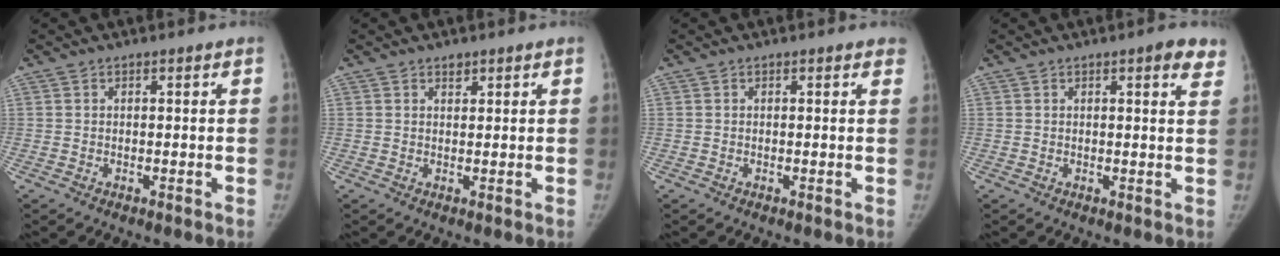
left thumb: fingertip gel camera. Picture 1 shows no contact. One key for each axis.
{"total": 1.2, "fx": 0.9, "fy": 0.7, "fz": 0.4, "tx": 0.001, "ty": -0.006, "tz": 0.012}
{"total": 1.3, "fx": 1.0, "fy": 0.5, "fz": 0.6, "tx": 0.002, "ty": 0.000, "tz": 0.006}
{"total": 4.0, "fx": 2.4, "fy": 1.1, "fz": 3.0, "tx": -0.023, "ty": -0.008, "tz": 0.023}